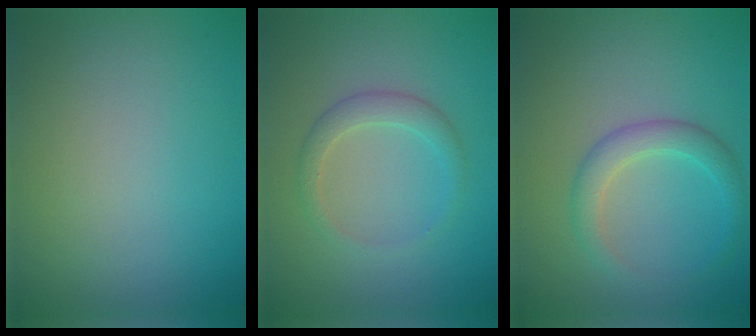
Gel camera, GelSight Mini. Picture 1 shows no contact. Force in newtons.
{"total": 2.1, "press": 2.1, "slide": 0.2}
{"total": 2.8, "press": 2.7, "slide": 0.2}